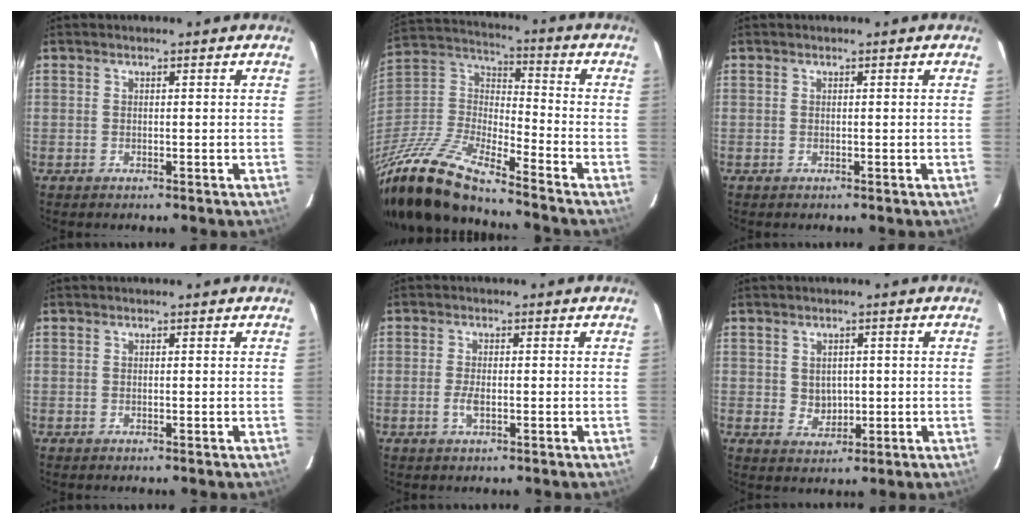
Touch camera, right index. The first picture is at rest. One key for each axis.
{"total": 18.4, "fx": -14.8, "fy": 3.1, "fz": 10.5, "tx": -0.222, "ty": -0.015, "tz": -0.293}
{"total": 0.0}
{"total": 0.0}
{"total": 2.3, "fx": -0.7, "fy": 0.9, "fz": 2.0, "tx": -0.042, "ty": -0.002, "tz": -0.012}
{"total": 3.5, "fx": 0.3, "fy": 3.2, "fz": 1.6, "tx": -0.026, "ty": 0.004, "tz": 0.012}